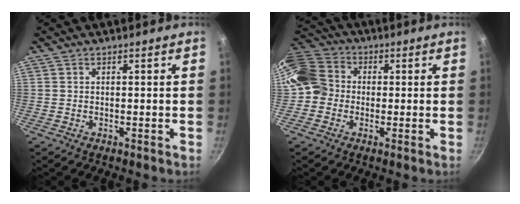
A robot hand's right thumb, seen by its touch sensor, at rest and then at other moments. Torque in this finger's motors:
{"motor_torque": [2.42, 2.59, 1.15, -0.74, 0.52]}